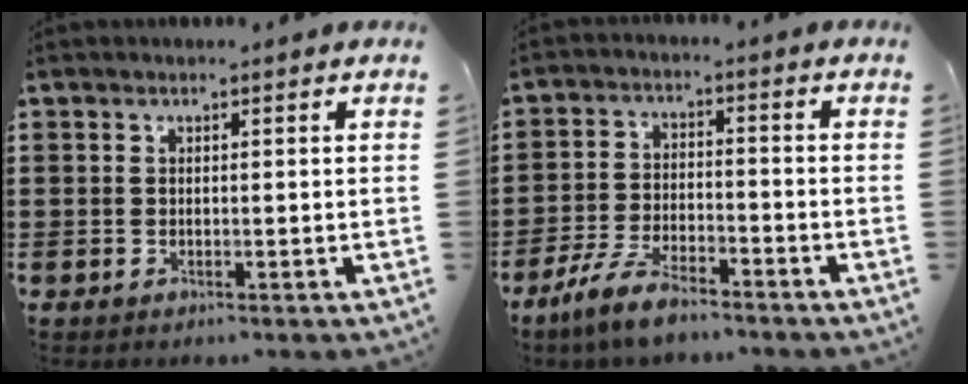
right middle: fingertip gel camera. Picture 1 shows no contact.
{"total": 6.8, "force": [-5.4, 1.7, 3.8], "torque": [-0.094, -0.003, -0.107]}